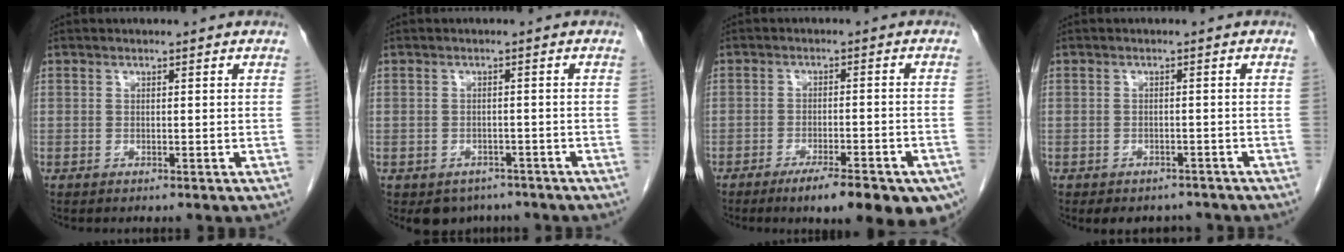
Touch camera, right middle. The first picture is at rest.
{"total": 4.3, "force": [-3.3, 2.7, 0.7], "torque": [-0.004, 0.005, -0.042]}
{"total": 13.8, "force": [-9.5, 2.6, 9.6], "torque": [-0.071, -0.003, -0.131]}
{"total": 5.2, "force": [-4.4, 2.5, 1.0], "torque": [-0.006, 0.010, -0.053]}